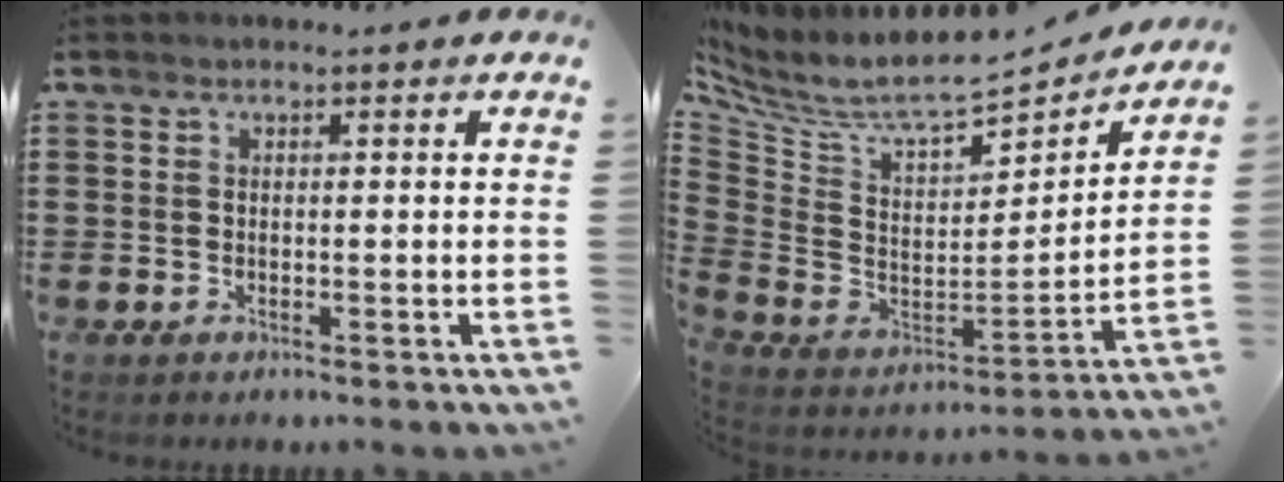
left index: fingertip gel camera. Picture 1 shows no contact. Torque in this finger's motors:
{"motor_torque": [2.14, 0.00, 0.89, 0.21]}